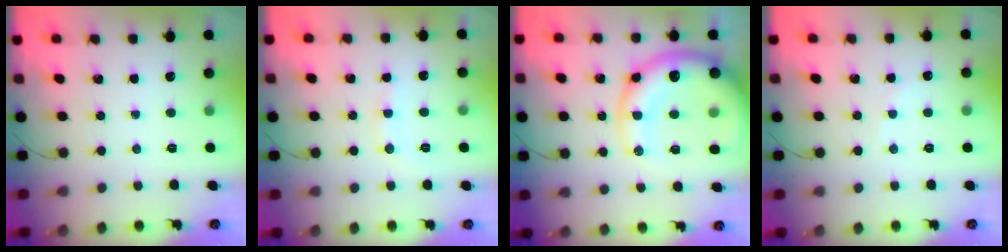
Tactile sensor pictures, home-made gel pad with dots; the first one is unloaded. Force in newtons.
{"total": 6.2, "press": 6.1, "slide": 1.1}
{"total": 20.7, "press": 20.2, "slide": 4.6}
{"total": 2.7, "press": 2.6, "slide": 0.5}